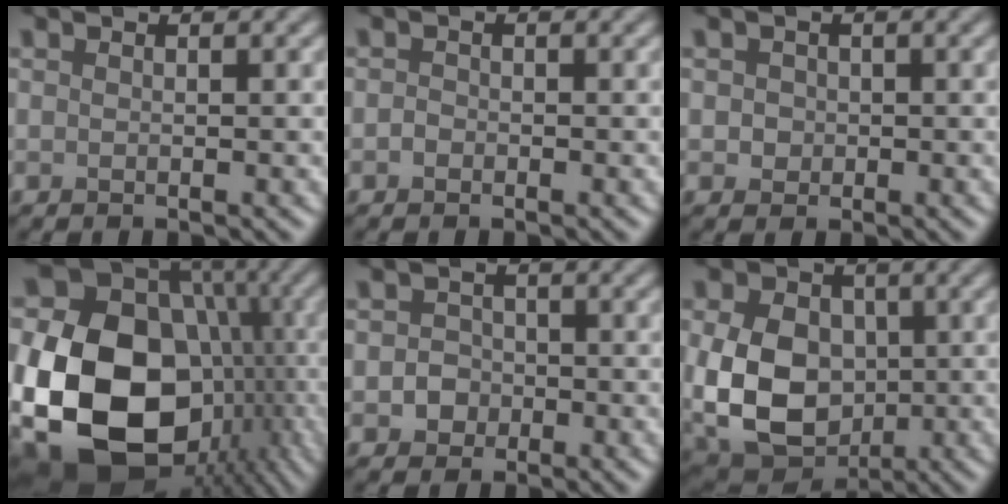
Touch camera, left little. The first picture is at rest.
{"total": 0.7, "force": [-0.4, 0.5, 0.2], "torque": [-0.003, -0.001, -0.009]}
{"total": 1.2, "force": [0.1, 1.1, 0.3], "torque": [0.000, -0.002, -0.001]}
{"total": 22.6, "force": [-4.5, 17.9, 13.1], "torque": [-0.251, -0.024, -0.084]}
{"total": 1.8, "force": [-0.5, 1.7, 0.5], "torque": [0.000, 0.001, -0.013]}
{"total": 10.7, "force": [-0.4, 8.1, 7.1], "torque": [-0.158, -0.020, -0.005]}